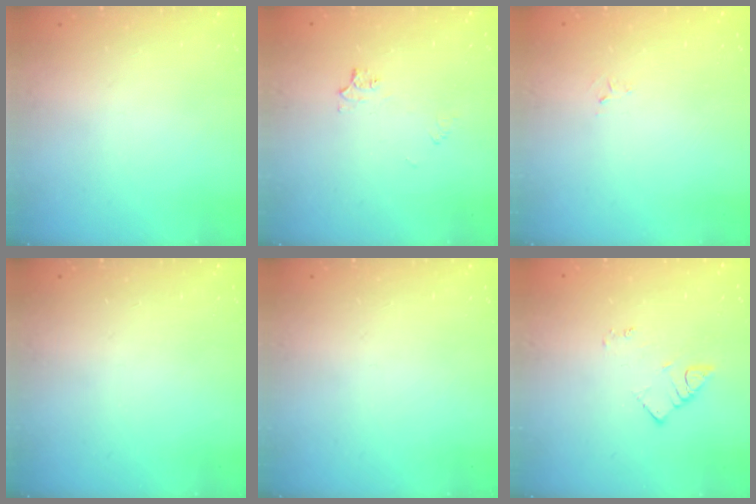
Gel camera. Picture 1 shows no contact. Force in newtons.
{"total": 4.3, "press": 4.2, "slide": 0.5}
{"total": 2.6, "press": 2.6, "slide": 0.4}
{"total": 0.0}
{"total": 0.0}
{"total": 2.7, "press": 2.7, "slide": 0.4}